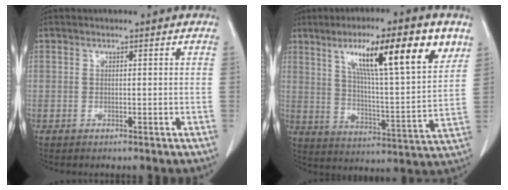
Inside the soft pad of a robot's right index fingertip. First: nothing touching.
{"total": 18.7, "force": [9.4, 1.8, 16.0], "torque": [-0.247, 0.007, 0.147]}